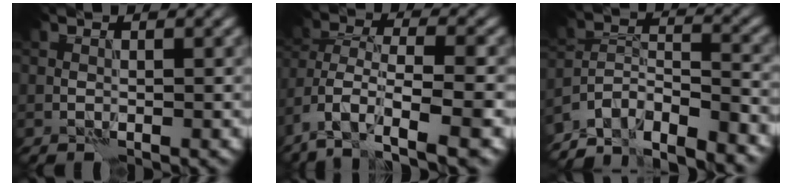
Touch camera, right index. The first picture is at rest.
{"total": 9.0, "force": [-5.2, 4.0, 6.2], "torque": [-0.117, 0.002, -0.091]}
{"total": 9.7, "force": [-8.5, 2.7, 3.6], "torque": [-0.057, 0.003, -0.130]}